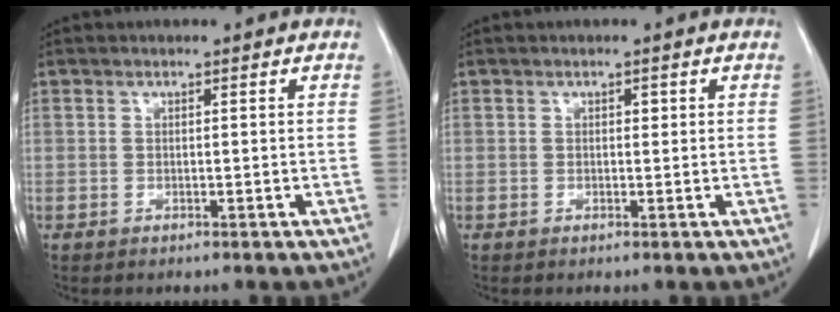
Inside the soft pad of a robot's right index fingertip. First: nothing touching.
{"total": 0.7, "force": [0.2, 0.4, 0.5], "torque": [-0.006, 0.001, 0.002]}